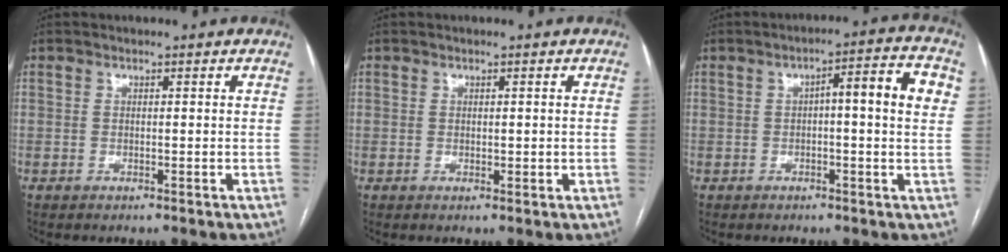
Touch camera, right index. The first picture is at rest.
{"total": 1.1, "force": [0.1, 0.8, 0.8], "torque": [-0.010, 0.000, 0.004]}
{"total": 7.8, "force": [1.2, 1.0, 7.6], "torque": [-0.107, 0.025, 0.012]}